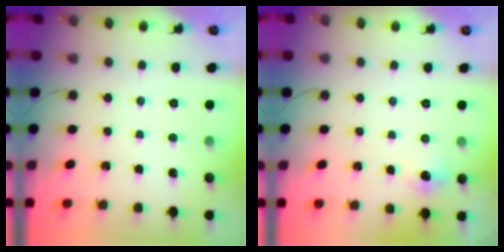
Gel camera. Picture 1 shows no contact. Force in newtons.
{"total": 12.5, "press": 5.7, "slide": 11.1}